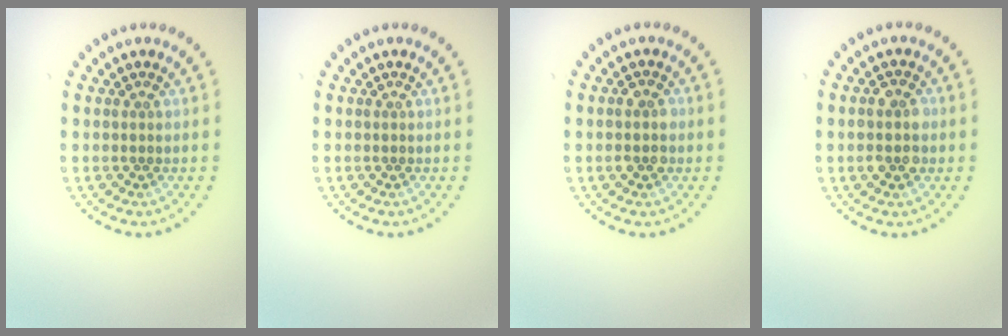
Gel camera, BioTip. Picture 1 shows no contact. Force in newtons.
{"total": 0.0}
{"total": 1.7, "press": 1.7, "slide": 0.2}
{"total": 2.5, "press": 2.5, "slide": 0.3}